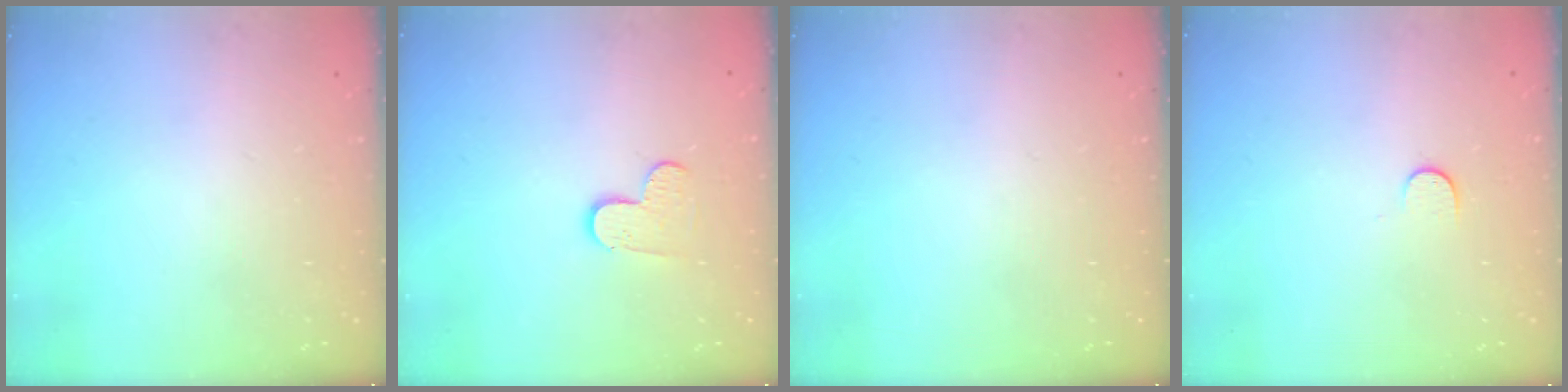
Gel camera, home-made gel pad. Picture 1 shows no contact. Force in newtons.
{"total": 4.8, "press": 4.8, "slide": 0.5}
{"total": 0.0}
{"total": 5.0, "press": 5.0, "slide": 0.5}